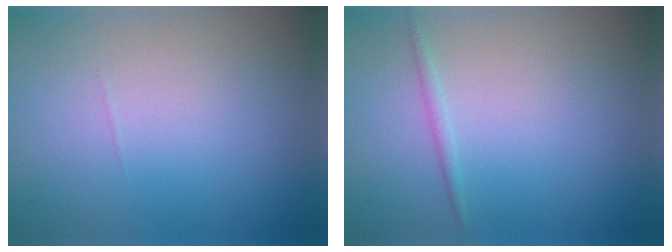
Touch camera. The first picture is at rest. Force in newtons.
{"total": 0.8, "press": 0.8, "slide": 0.0}